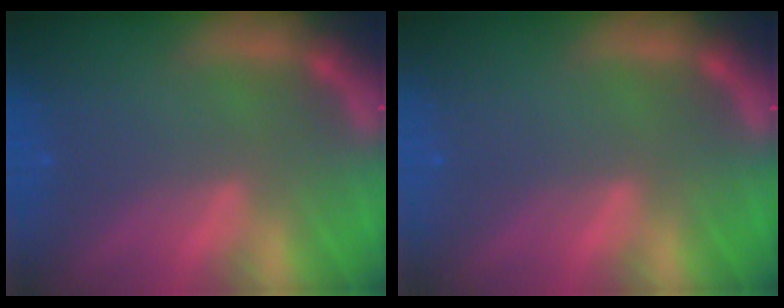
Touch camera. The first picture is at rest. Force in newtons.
{"total": 0.0}